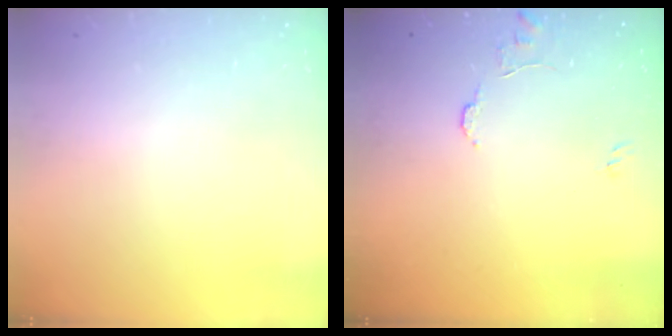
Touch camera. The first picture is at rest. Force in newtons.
{"total": 7.7, "press": 7.6, "slide": 0.7}